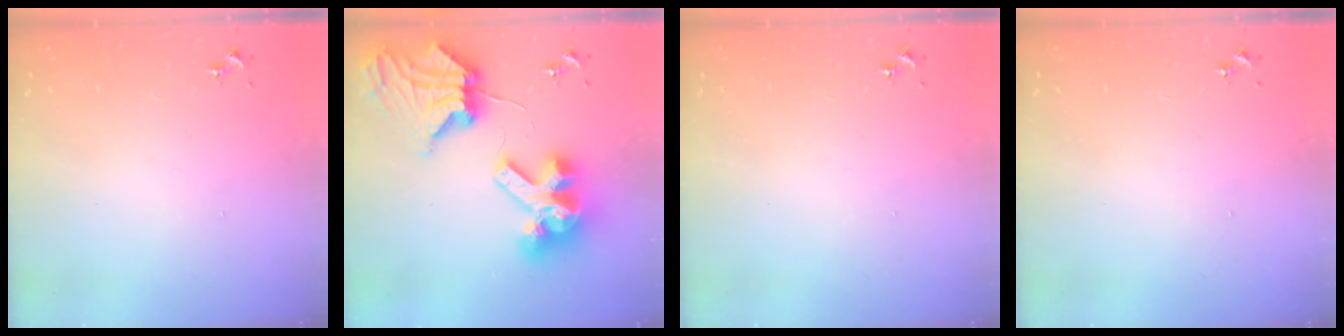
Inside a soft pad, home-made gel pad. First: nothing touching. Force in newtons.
{"total": 22.1, "press": 21.9, "slide": 2.9}
{"total": 0.0}
{"total": 0.0}